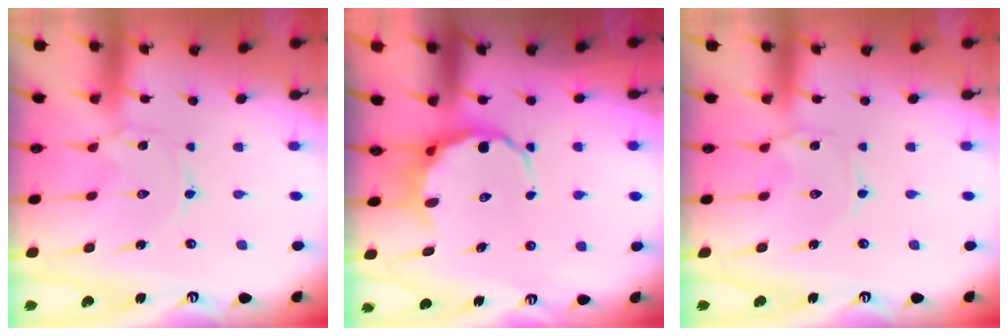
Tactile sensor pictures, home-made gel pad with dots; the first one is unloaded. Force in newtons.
{"total": 9.3, "press": 9.1, "slide": 2.3}
{"total": 1.5, "press": 1.5, "slide": 0.2}